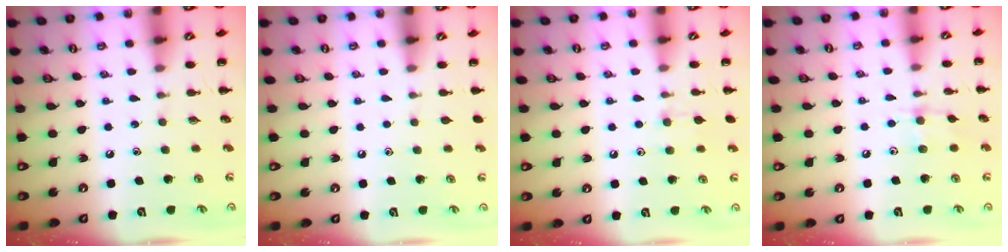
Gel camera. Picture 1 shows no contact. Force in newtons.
{"total": 0.6, "press": 0.6, "slide": 0.1}
{"total": 5.6, "press": 5.5, "slide": 1.3}
{"total": 6.8, "press": 6.8, "slide": 0.8}